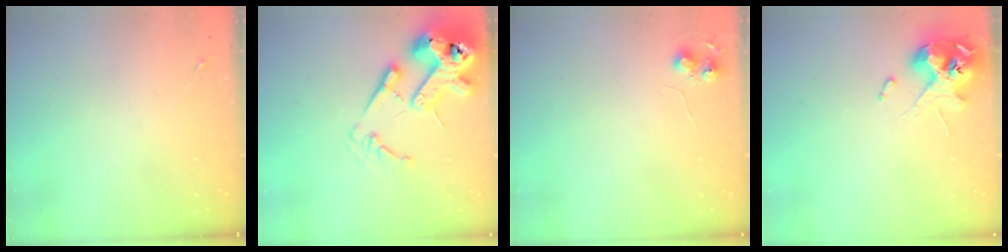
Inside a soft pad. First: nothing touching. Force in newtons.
{"total": 18.0, "press": 17.9, "slide": 2.6}
{"total": 5.6, "press": 5.6, "slide": 0.8}
{"total": 12.1, "press": 11.9, "slide": 1.8}